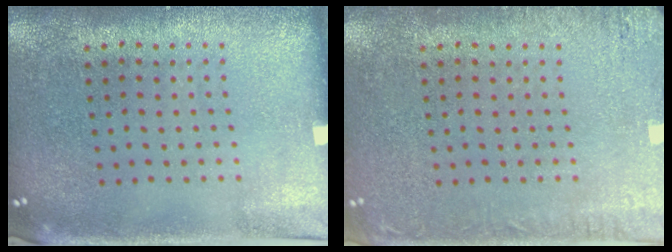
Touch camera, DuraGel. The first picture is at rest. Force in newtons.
{"total": 2.2, "press": 2.1, "slide": 0.3}